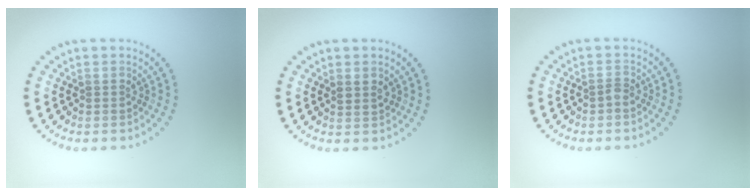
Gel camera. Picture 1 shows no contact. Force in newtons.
{"total": 1.2, "press": 1.1, "slide": 0.5}
{"total": 0.8, "press": 0.5, "slide": 0.5}